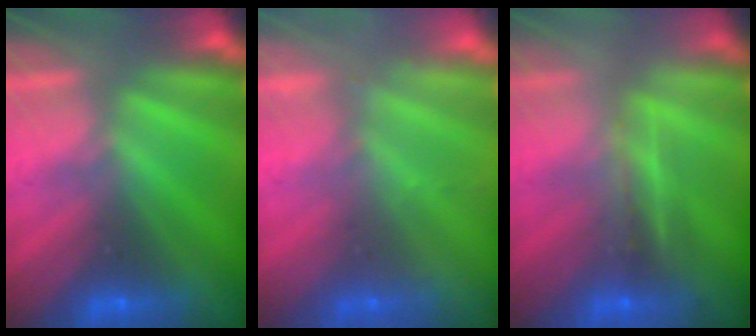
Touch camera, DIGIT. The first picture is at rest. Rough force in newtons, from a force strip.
{"total": 2.3}
{"total": 2.6}